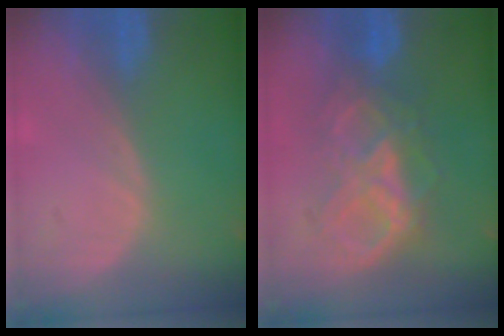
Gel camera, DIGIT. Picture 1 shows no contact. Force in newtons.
{"total": 7.4, "press": 7.4, "slide": 0.4}